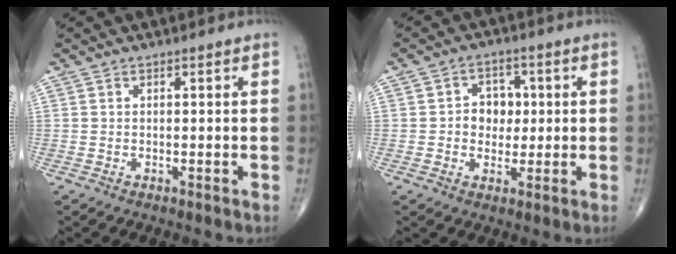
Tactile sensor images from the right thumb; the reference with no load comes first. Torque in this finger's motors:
{"motor_torque": [0.00, 0.02, 0.38, 0.13, 0.06]}